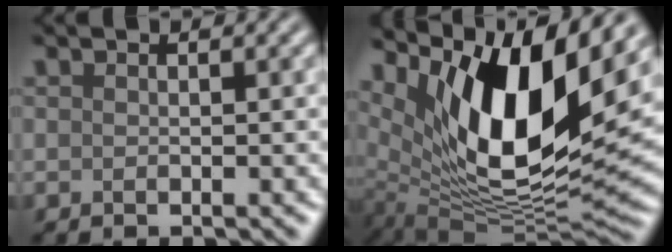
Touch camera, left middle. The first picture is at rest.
{"total": 13.5, "force": [5.8, 5.2, 11.0], "torque": [-0.192, -0.016, 0.114]}